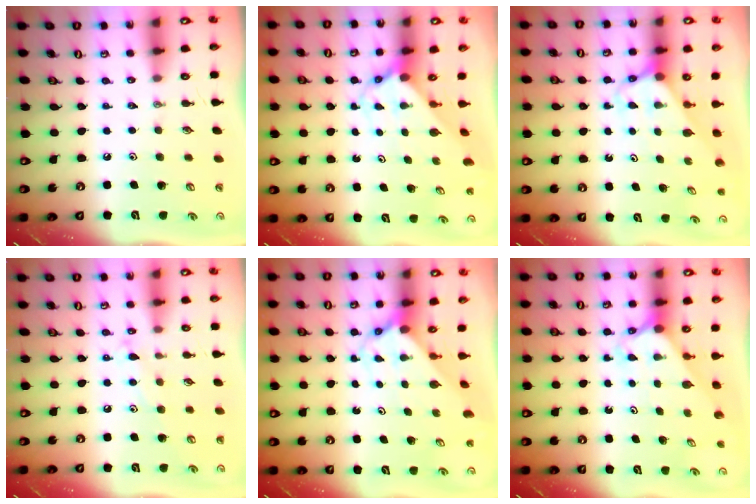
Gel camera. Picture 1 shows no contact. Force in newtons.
{"total": 2.9, "press": 2.9, "slide": 0.3}
{"total": 3.0, "press": 3.0, "slide": 0.2}
{"total": 8.1, "press": 8.0, "slide": 0.6}
{"total": 2.9, "press": 2.9, "slide": 0.3}
{"total": 2.4, "press": 2.4, "slide": 0.2}